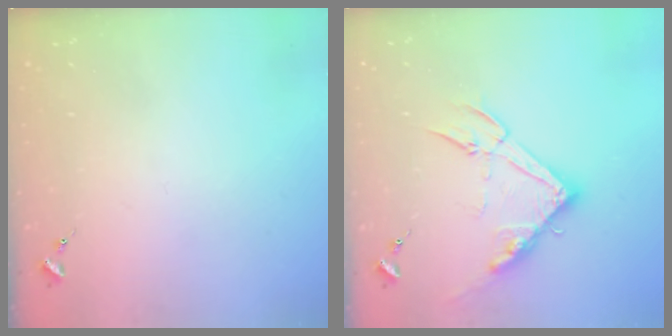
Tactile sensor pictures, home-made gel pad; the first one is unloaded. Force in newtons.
{"total": 15.2, "press": 15.2, "slide": 0.6}